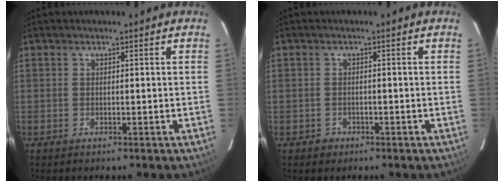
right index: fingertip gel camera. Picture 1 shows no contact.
{"total": 1.8, "force": [-0.9, 1.6, 0.2], "torque": [-0.004, 0.005, -0.008]}